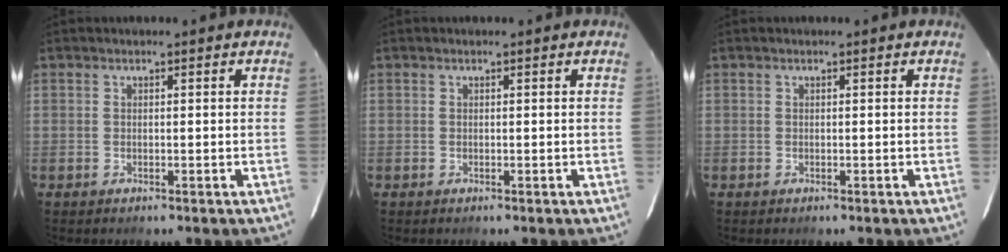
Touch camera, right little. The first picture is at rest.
{"total": 0.0}
{"total": 0.0}